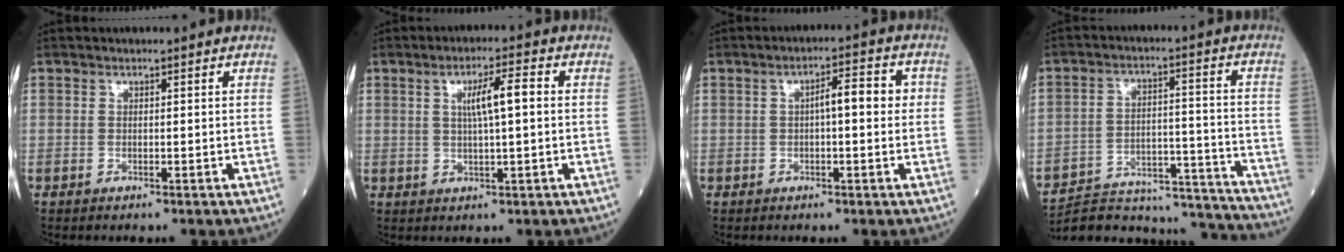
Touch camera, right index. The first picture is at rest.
{"total": 5.5, "force": [1.0, 0.4, 5.3], "torque": [-0.094, 0.007, 0.017]}
{"total": 5.1, "force": [0.5, 1.3, 4.9], "torque": [-0.073, 0.019, 0.004]}
{"total": 21.2, "force": [-20.6, 2.9, 4.1], "torque": [-0.065, 0.025, -0.293]}